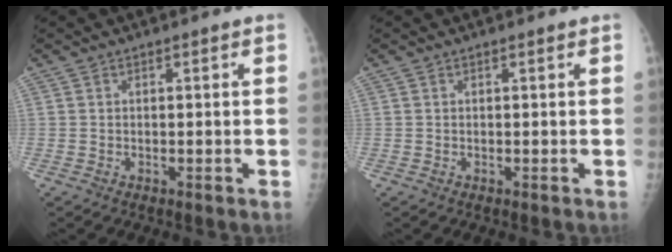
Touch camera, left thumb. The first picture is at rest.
{"total": 0.0}